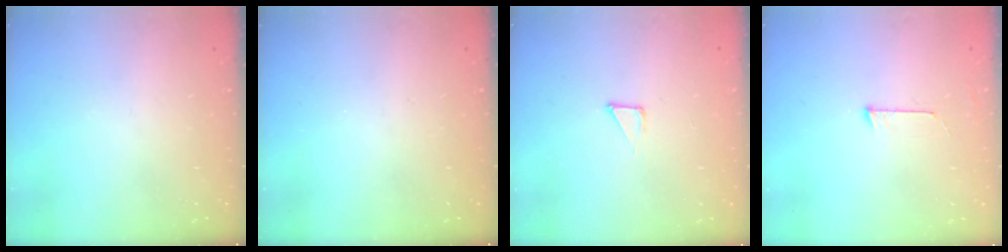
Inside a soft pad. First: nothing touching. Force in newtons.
{"total": 0.0}
{"total": 2.7, "press": 2.7, "slide": 0.3}
{"total": 3.3, "press": 3.3, "slide": 0.3}